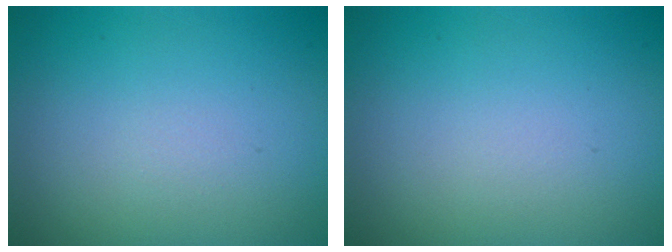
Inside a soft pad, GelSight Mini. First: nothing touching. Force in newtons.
{"total": 0.0}